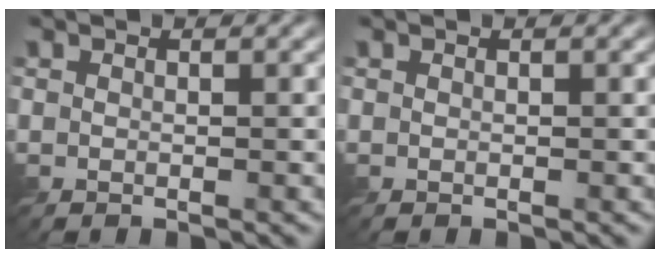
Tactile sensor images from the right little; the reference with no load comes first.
{"total": 0.0}